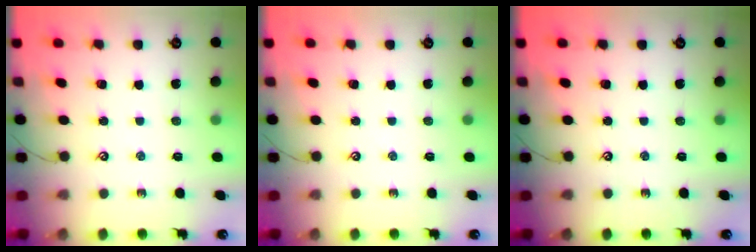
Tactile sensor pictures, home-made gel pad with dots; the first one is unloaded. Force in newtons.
{"total": 0.0}
{"total": 0.0}